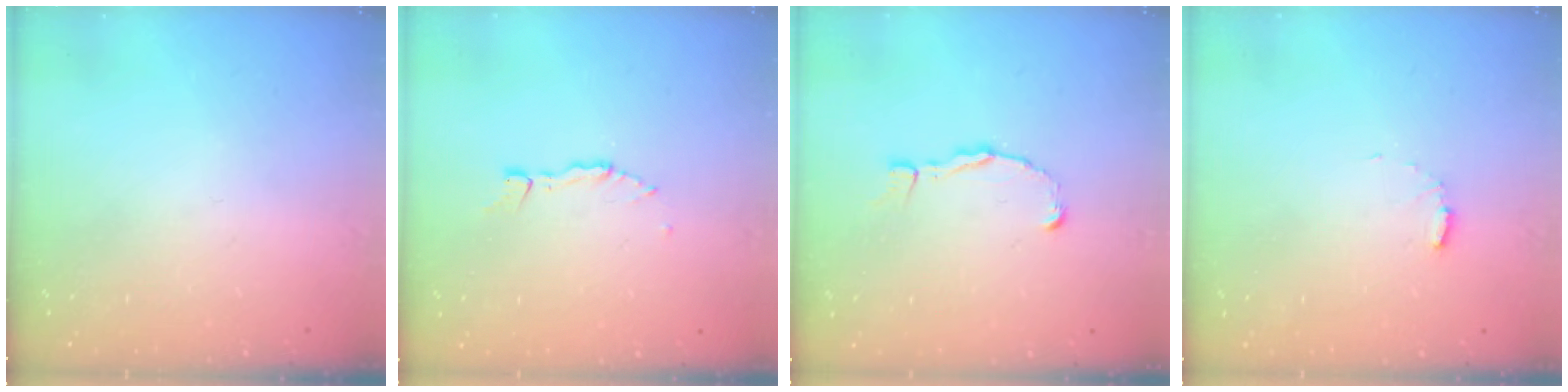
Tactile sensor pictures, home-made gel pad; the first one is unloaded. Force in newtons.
{"total": 1.9, "press": 1.9, "slide": 0.2}
{"total": 2.4, "press": 2.4, "slide": 0.2}
{"total": 6.0, "press": 6.0, "slide": 0.5}